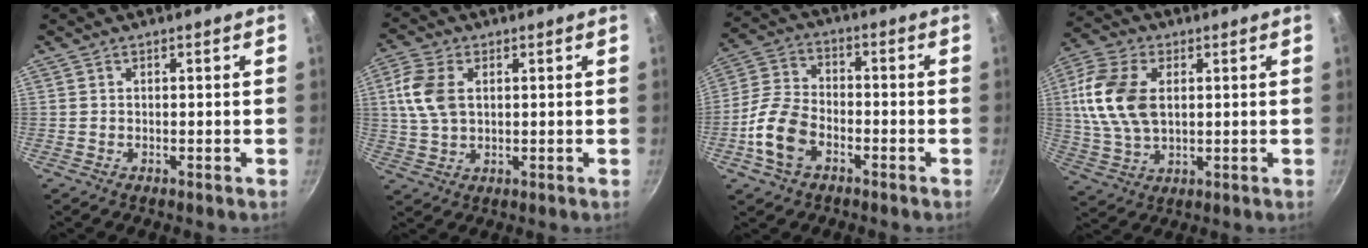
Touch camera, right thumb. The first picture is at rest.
{"total": 8.6, "force": [1.8, 5.5, 6.3], "torque": [-0.124, 0.005, 0.033]}
{"total": 10.6, "force": [-4.2, 6.9, 6.9], "torque": [-0.128, 0.031, -0.091]}
{"total": 14.1, "force": [2.2, 8.9, 10.8], "torque": [-0.206, 0.001, 0.039]}